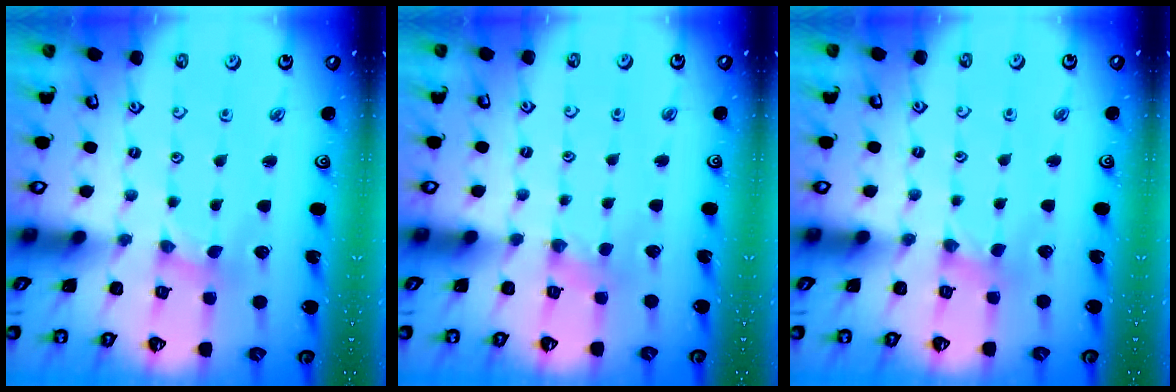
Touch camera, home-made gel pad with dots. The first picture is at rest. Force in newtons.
{"total": 2.1, "press": 2.1, "slide": 0.6}
{"total": 1.8, "press": 1.8, "slide": 0.4}